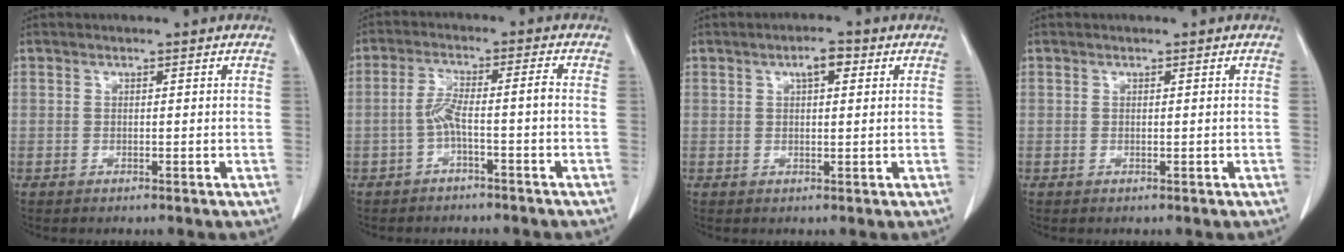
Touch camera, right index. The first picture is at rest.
{"total": 4.5, "force": [-1.8, 0.0, 4.1], "torque": [-0.085, 0.022, -0.030]}
{"total": 2.9, "force": [1.2, 0.9, 2.4], "torque": [-0.043, 0.008, 0.018]}
{"total": 0.0}